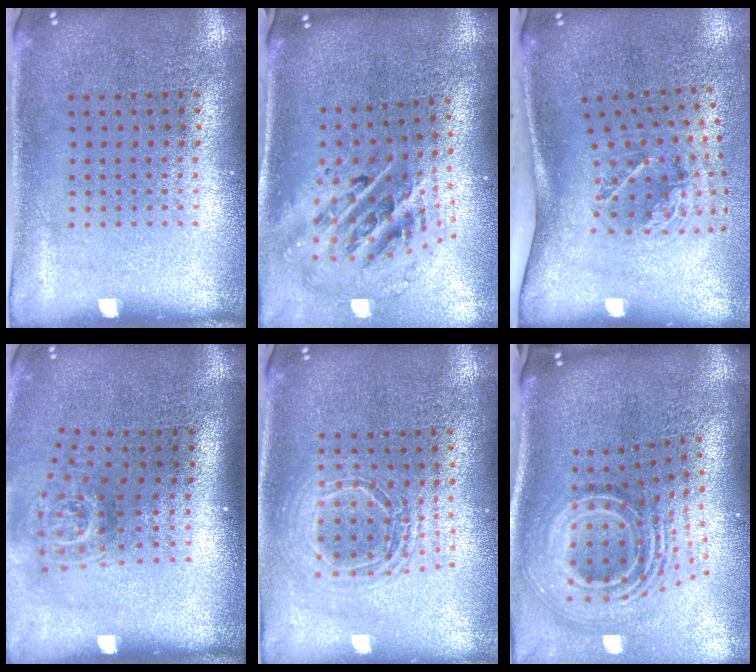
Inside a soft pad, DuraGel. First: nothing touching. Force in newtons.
{"total": 2.7, "press": 1.8, "slide": 2.0}
{"total": 2.0, "press": 1.3, "slide": 1.6}
{"total": 1.8, "press": 1.2, "slide": 1.3}
{"total": 1.6, "press": 1.4, "slide": 0.8}
{"total": 3.0, "press": 1.9, "slide": 2.3}